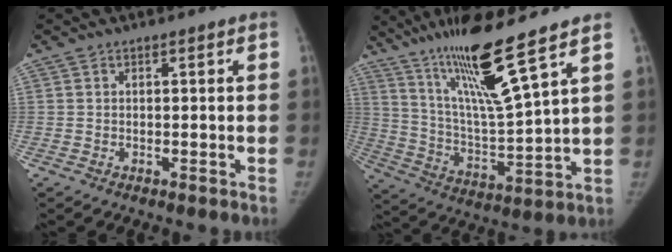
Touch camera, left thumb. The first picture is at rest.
{"total": 17.0, "force": [11.5, 0.4, 12.6], "torque": [-0.214, -0.068, 0.213]}